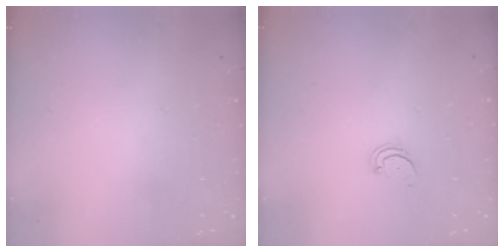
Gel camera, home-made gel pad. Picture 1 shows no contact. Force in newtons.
{"total": 2.4, "press": 2.3, "slide": 0.5}